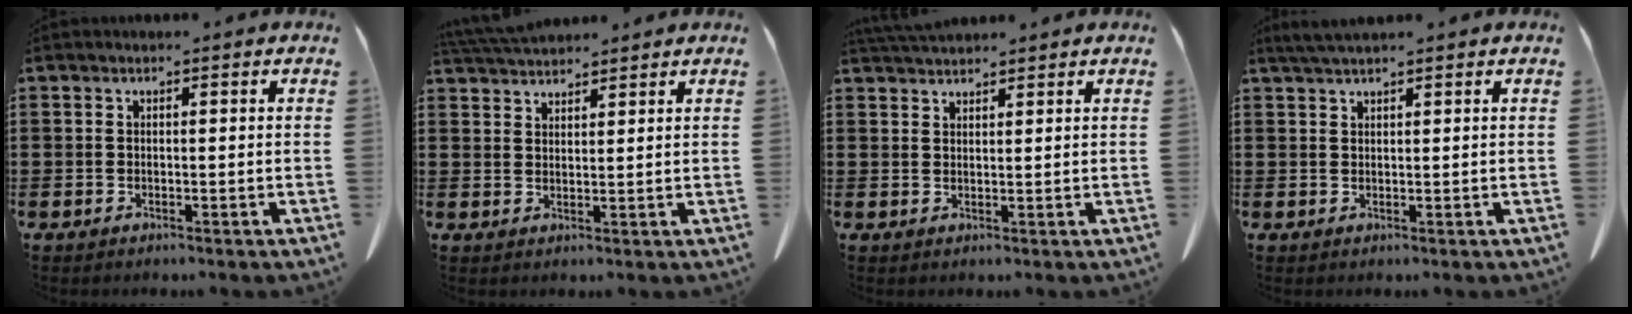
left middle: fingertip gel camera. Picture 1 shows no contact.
{"total": 4.0, "force": [3.8, 0.7, 1.2], "torque": [-0.034, -0.005, 0.073]}
{"total": 2.5, "force": [2.4, 0.4, 0.6], "torque": [-0.018, -0.001, 0.047]}
{"total": 2.2, "force": [1.8, 0.1, 1.3], "torque": [-0.028, 0.001, 0.033]}